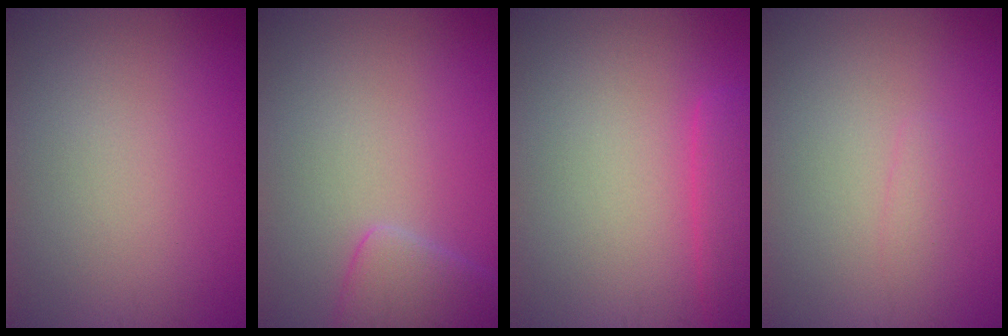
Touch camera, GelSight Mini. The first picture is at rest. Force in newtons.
{"total": 2.8, "press": 2.7, "slide": 0.3}
{"total": 3.3, "press": 3.3, "slide": 0.2}
{"total": 0.8, "press": 0.8, "slide": 0.1}